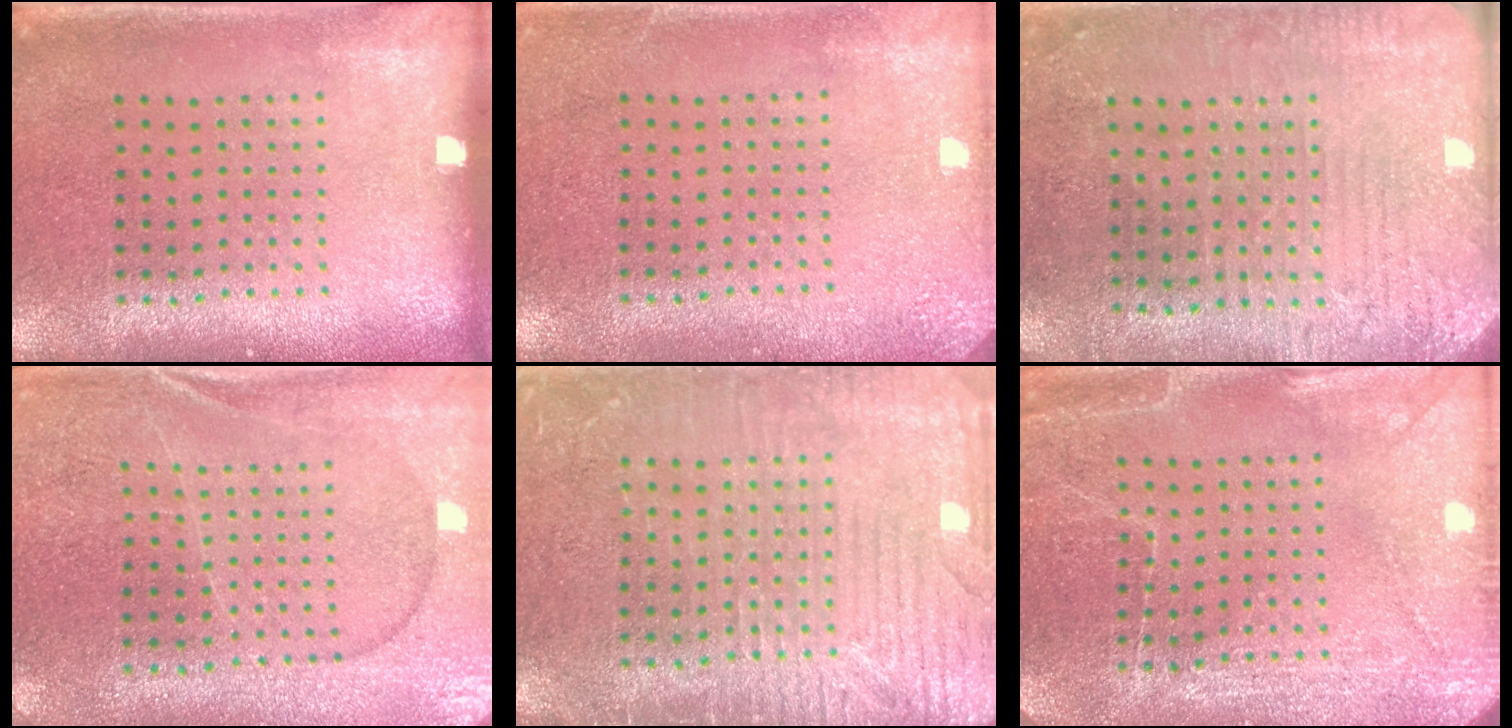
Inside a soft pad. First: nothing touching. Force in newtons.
{"total": 2.4, "press": 2.4, "slide": 0.3}
{"total": 3.0, "press": 2.8, "slide": 1.1}
{"total": 1.1, "press": 1.1, "slide": 0.4}
{"total": 5.1, "press": 5.1, "slide": 0.7}
{"total": 2.9, "press": 2.9, "slide": 0.2}